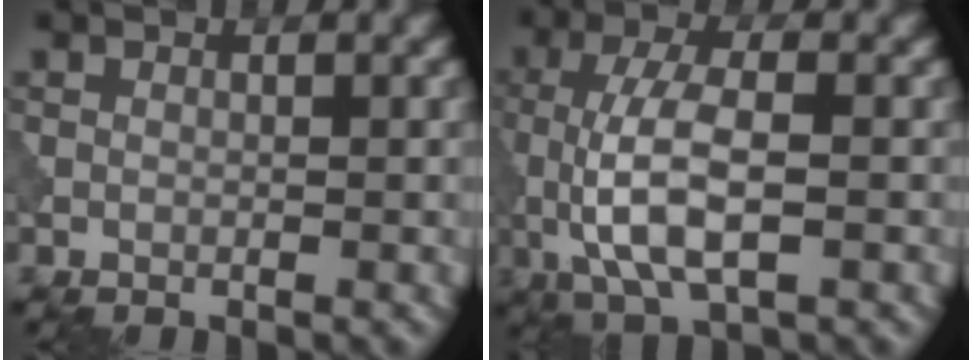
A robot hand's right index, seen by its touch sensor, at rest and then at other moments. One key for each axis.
{"total": 6.9, "fx": -1.1, "fy": 2.5, "fz": 6.3, "tx": -0.131, "ty": 0.003, "tz": -0.022}